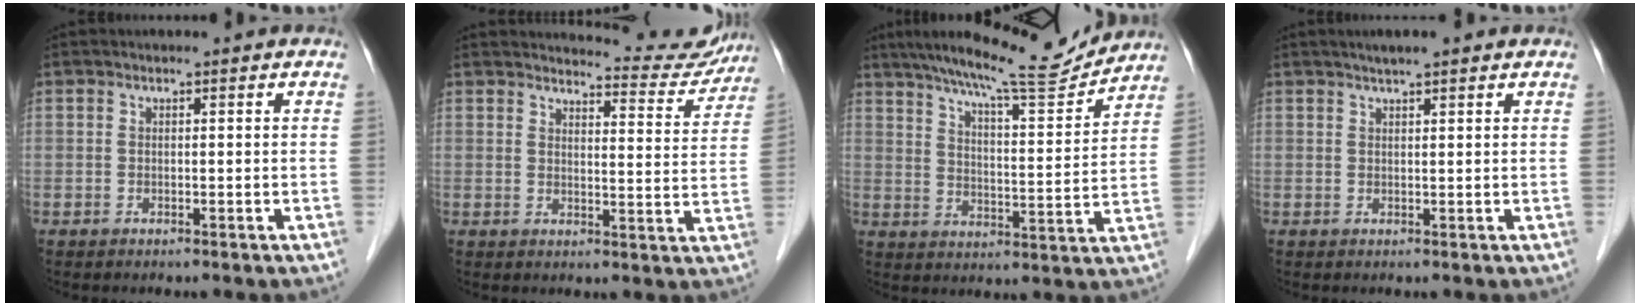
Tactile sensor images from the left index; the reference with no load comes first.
{"total": 9.2, "force": [9.1, 1.4, 0.3], "torque": [0.009, -0.032, 0.096]}
{"total": 14.1, "force": [13.0, 0.3, 5.5], "torque": [-0.096, -0.007, 0.193]}
{"total": 3.1, "force": [2.3, 0.3, 2.1], "torque": [-0.033, 0.015, 0.037]}